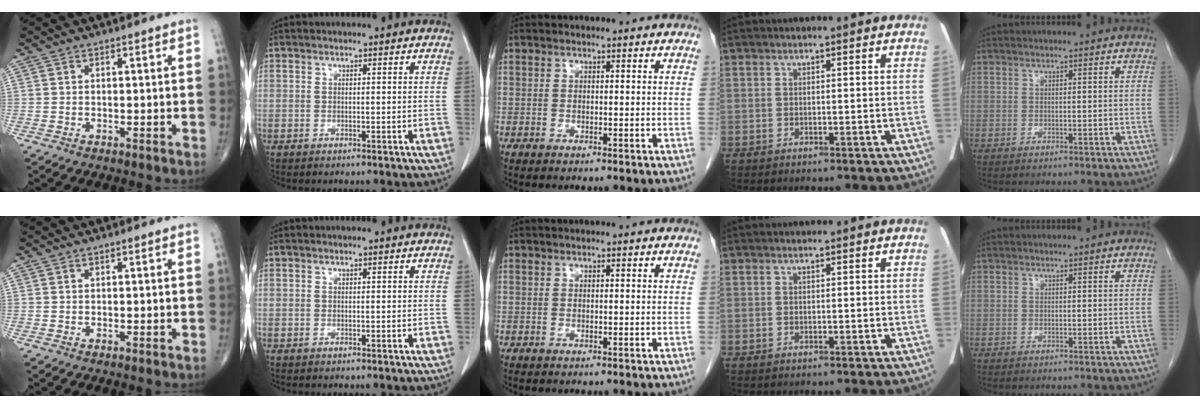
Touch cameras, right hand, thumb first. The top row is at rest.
{}